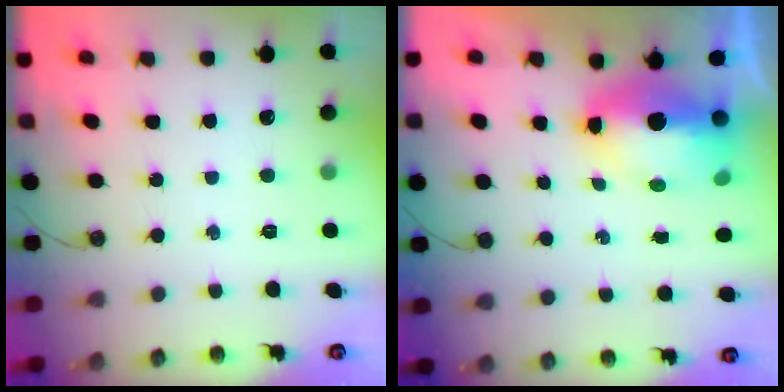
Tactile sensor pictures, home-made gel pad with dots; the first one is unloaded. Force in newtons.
{"total": 10.4, "press": 10.3, "slide": 1.1}